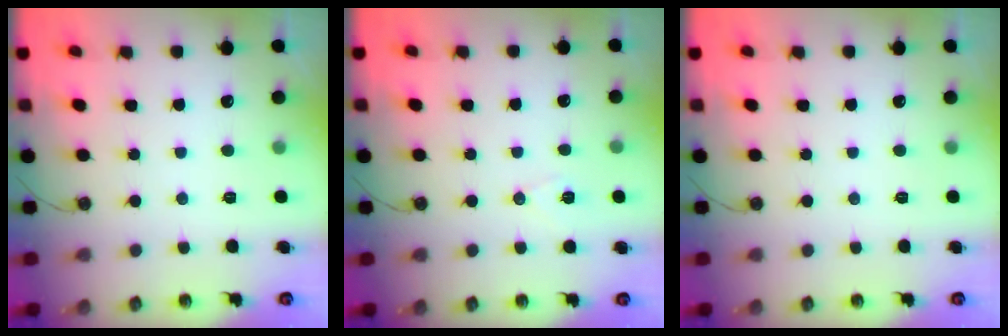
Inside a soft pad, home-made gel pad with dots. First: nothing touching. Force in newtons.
{"total": 5.7, "press": 4.6, "slide": 3.3}
{"total": 2.0, "press": 0.4, "slide": 2.0}